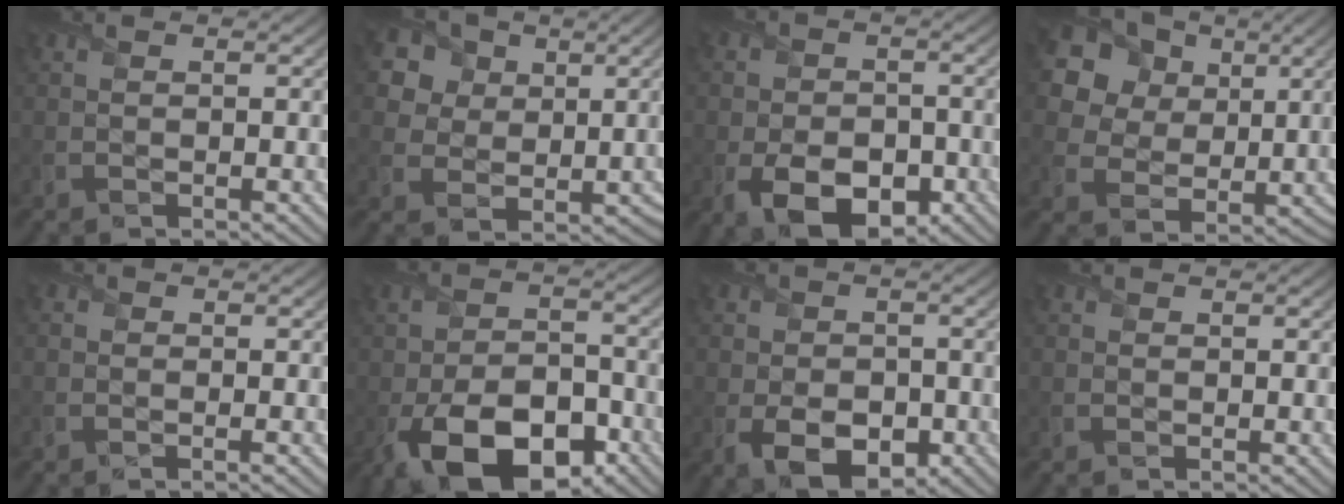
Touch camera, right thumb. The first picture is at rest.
{"total": 13.4, "force": [6.0, 10.5, 5.7], "torque": [-0.178, 0.021, 0.120]}
{"total": 8.8, "force": [-3.3, 5.7, 5.8], "torque": [-0.116, -0.030, -0.045]}
{"total": 21.2, "force": [9.6, 16.7, 8.8], "torque": [-0.257, 0.032, 0.188]}
{"total": 0.5, "force": [-0.3, 0.1, 0.4], "torque": [-0.009, 0.000, -0.008]}
{"total": 12.9, "force": [-6.7, 6.6, 8.8], "torque": [-0.180, -0.030, -0.108]}
{"total": 7.1, "force": [-2.4, 4.8, 4.7], "torque": [-0.094, -0.026, -0.033]}
{"total": 0.5, "force": [-0.1, 0.5, 0.1], "torque": [-0.001, -0.004, -0.002]}